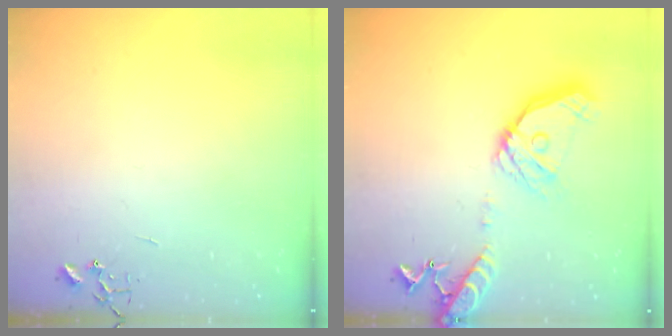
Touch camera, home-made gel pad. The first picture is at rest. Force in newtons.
{"total": 17.9, "press": 17.7, "slide": 2.6}